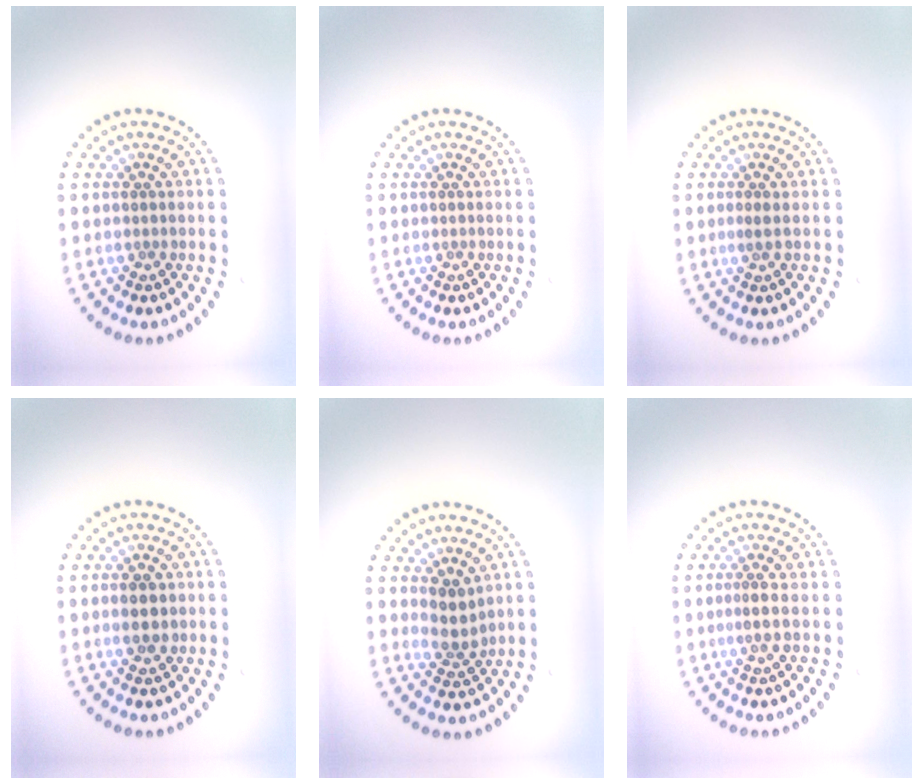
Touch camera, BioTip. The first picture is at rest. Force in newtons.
{"total": 0.0}
{"total": 0.6, "press": 0.3, "slide": 0.5}
{"total": 2.1, "press": 2.1, "slide": 0.1}
{"total": 2.3, "press": 1.8, "slide": 1.3}
{"total": 1.6, "press": 1.3, "slide": 0.9}